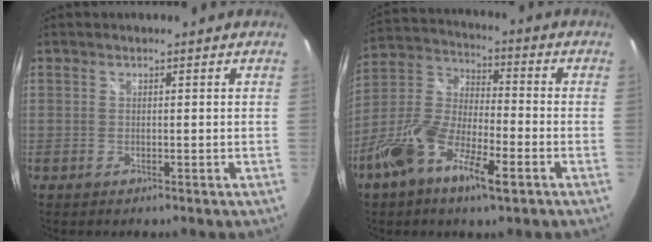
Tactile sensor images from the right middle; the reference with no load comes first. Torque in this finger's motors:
{"motor_torque": [1.11, -1.03, 0.27, 0.21]}